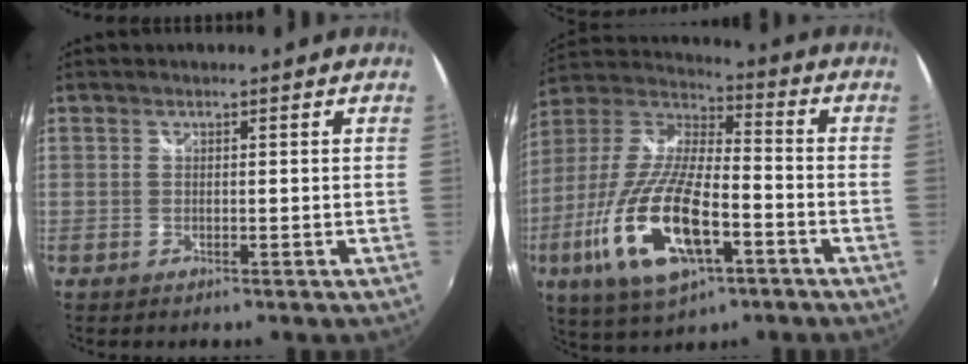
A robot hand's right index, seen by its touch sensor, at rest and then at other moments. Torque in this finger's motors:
{"motor_torque": [1.76, -0.37, 1.05, 0.13]}